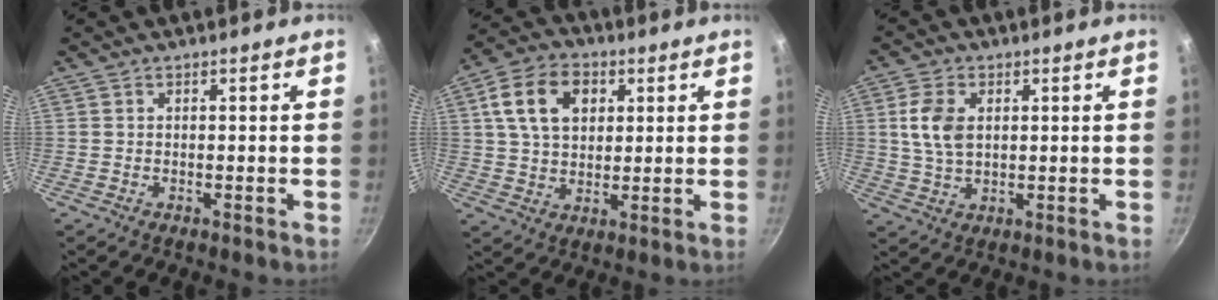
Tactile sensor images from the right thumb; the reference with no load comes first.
{"total": 12.3, "force": [3.8, 8.6, 7.9], "torque": [-0.123, 0.006, 0.058]}
{"total": 7.3, "force": [1.5, 4.6, 5.4], "torque": [-0.099, -0.001, 0.029]}